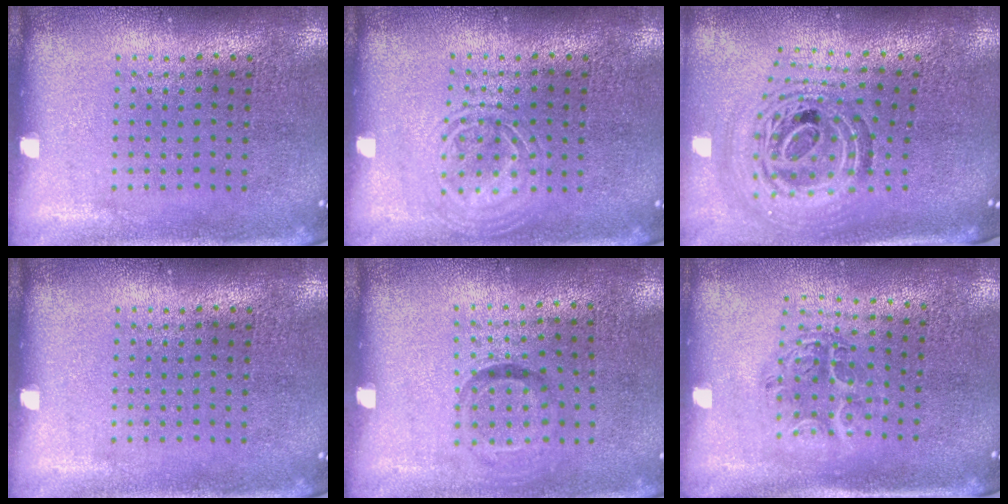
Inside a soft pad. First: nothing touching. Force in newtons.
{"total": 2.0, "press": 1.9, "slide": 0.3}
{"total": 1.6, "press": 1.3, "slide": 0.9}
{"total": 0.0}
{"total": 0.9, "press": 0.6, "slide": 0.8}
{"total": 1.1, "press": 1.1, "slide": 0.2}